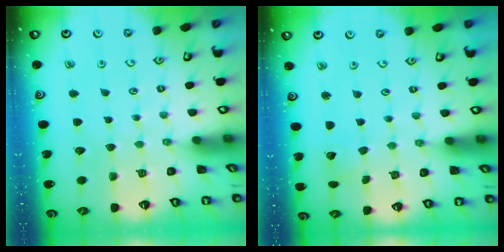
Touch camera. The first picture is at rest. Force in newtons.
{"total": 2.8, "press": 2.8, "slide": 0.1}